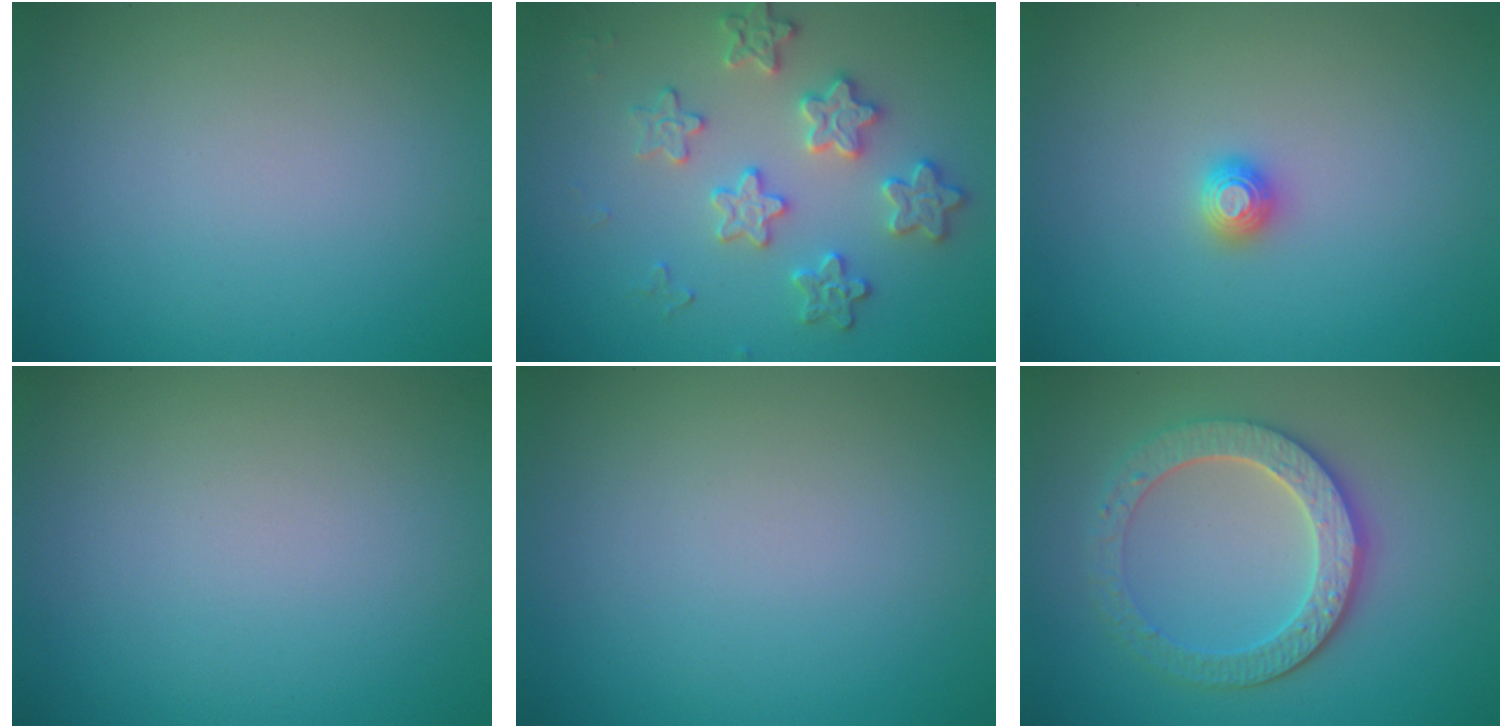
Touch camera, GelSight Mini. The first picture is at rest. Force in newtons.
{"total": 3.6, "press": 3.5, "slide": 0.5}
{"total": 0.9, "press": 0.9, "slide": 0.0}
{"total": 0.0}
{"total": 0.0}
{"total": 4.6, "press": 4.1, "slide": 2.1}